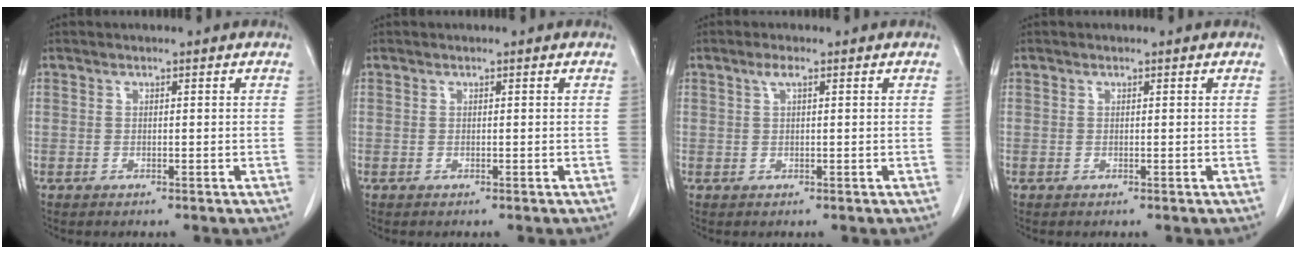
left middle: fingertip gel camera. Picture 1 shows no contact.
{"total": 0.0}
{"total": 1.5, "force": [0.8, 0.1, 1.2], "torque": [-0.031, 0.007, 0.015]}
{"total": 0.0}